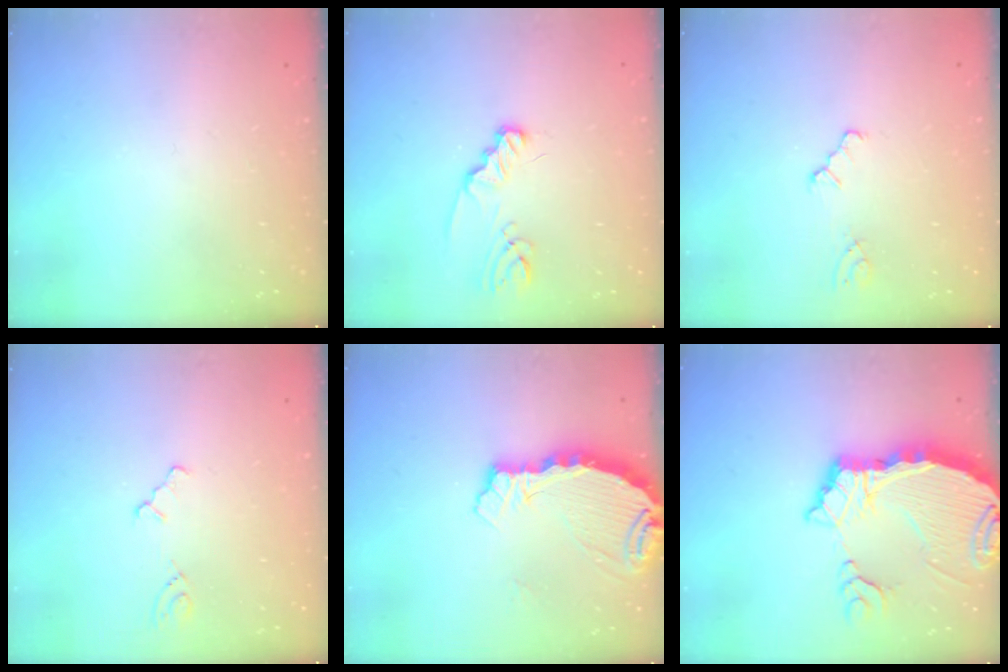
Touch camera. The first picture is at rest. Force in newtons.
{"total": 3.3, "press": 3.3, "slide": 0.4}
{"total": 0.0}
{"total": 2.2, "press": 2.2, "slide": 0.4}
{"total": 6.7, "press": 6.7, "slide": 0.7}
{"total": 11.4, "press": 11.3, "slide": 1.6}